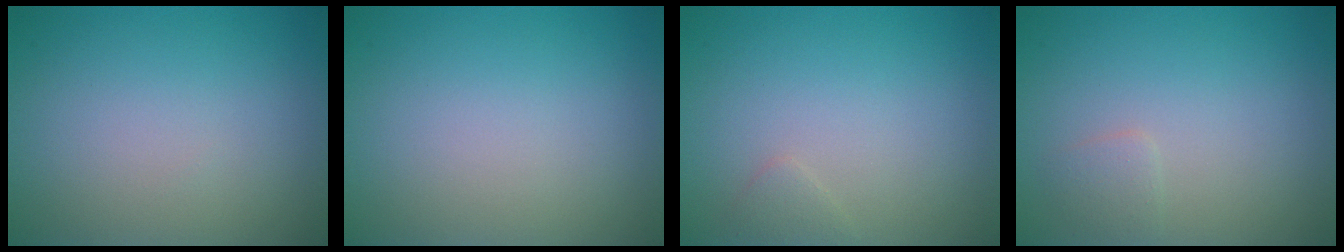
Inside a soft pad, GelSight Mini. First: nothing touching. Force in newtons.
{"total": 0.0}
{"total": 0.8, "press": 0.8, "slide": 0.1}
{"total": 1.0, "press": 1.0, "slide": 0.0}